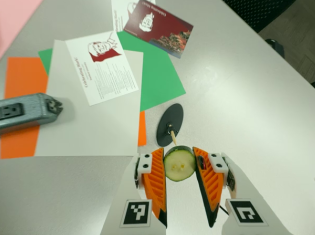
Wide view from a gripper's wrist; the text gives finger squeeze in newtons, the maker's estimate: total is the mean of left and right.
{"total": 11.8, "left": 12.3, "right": 11.4}